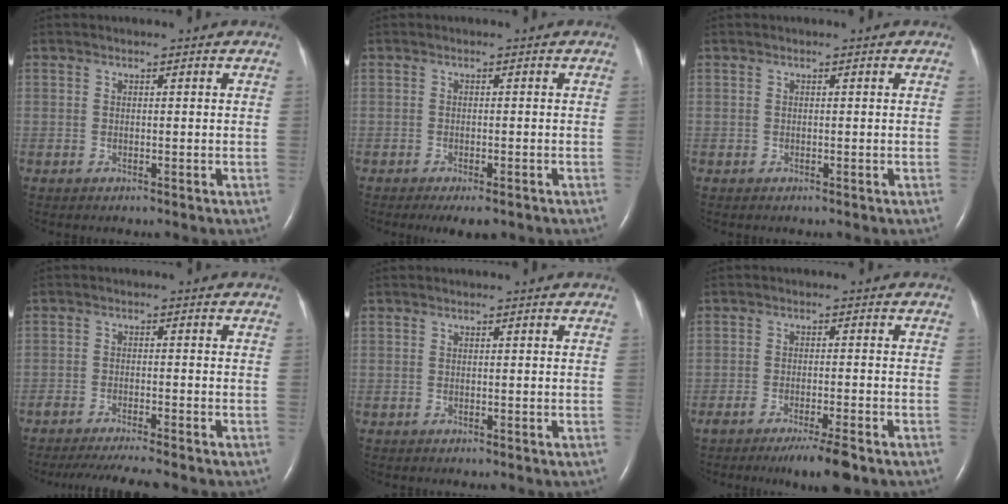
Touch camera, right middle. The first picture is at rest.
{"total": 3.8, "force": [-2.7, 1.2, 2.4], "torque": [-0.031, -0.006, -0.036]}
{"total": 0.0}
{"total": 7.3, "force": [-6.5, -0.1, 3.4], "torque": [-0.045, -0.017, -0.104]}
{"total": 0.0}
{"total": 5.8, "force": [-4.1, 0.2, 4.1], "torque": [-0.062, -0.013, -0.065]}